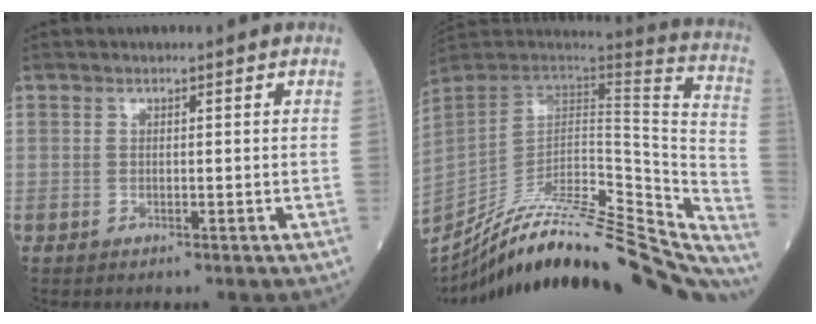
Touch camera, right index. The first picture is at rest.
{"total": 40.7, "force": [-35.8, 6.3, 18.2], "torque": [-0.216, -0.050, -0.496]}